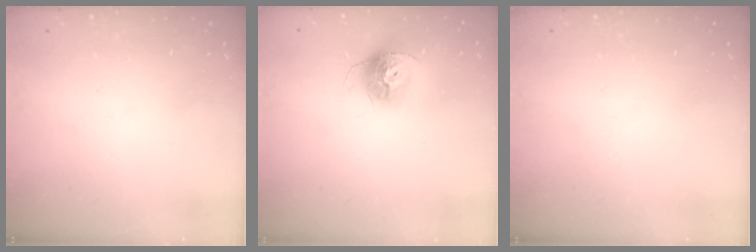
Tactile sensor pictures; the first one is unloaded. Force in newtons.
{"total": 12.1, "press": 12.0, "slide": 1.0}
{"total": 0.0}